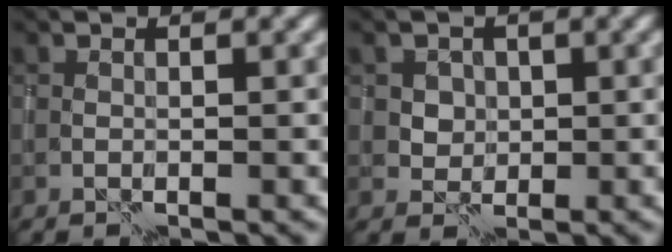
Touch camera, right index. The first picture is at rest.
{"total": 2.4, "force": [1.1, 2.1, 0.3], "torque": [-0.007, -0.002, 0.030]}